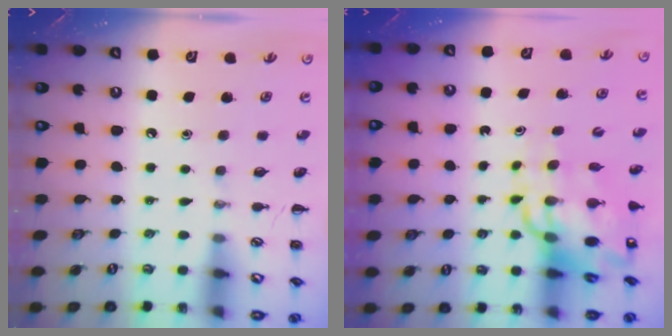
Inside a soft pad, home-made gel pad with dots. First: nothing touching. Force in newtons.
{"total": 13.0, "press": 12.4, "slide": 3.8}